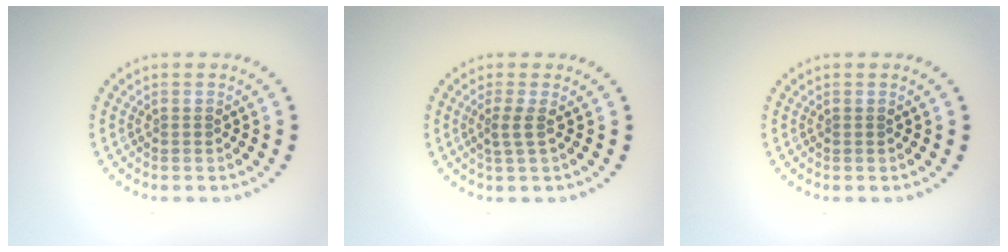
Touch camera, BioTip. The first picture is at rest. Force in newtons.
{"total": 1.7, "press": 1.1, "slide": 1.3}
{"total": 0.0}